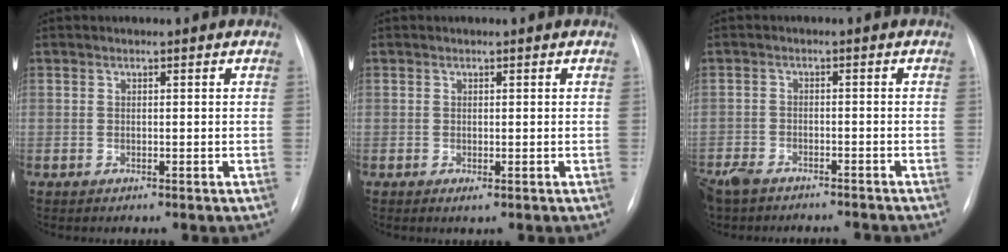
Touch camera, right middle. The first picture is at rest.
{"total": 0.6, "force": [-0.1, 0.2, 0.5], "torque": [-0.007, -0.002, 0.001]}
{"total": 9.5, "force": [-8.2, 3.2, 3.6], "torque": [-0.076, -0.005, -0.124]}